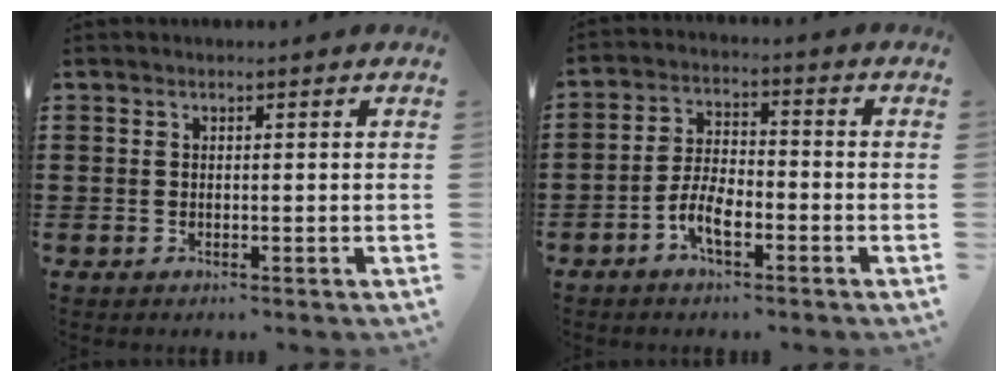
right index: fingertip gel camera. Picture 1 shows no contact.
{"total": 5.4, "force": [-2.9, 2.2, 4.0], "torque": [-0.103, -0.001, -0.063]}